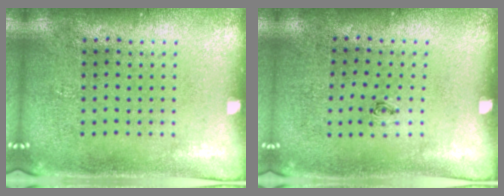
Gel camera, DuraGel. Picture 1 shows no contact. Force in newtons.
{"total": 0.5, "press": 0.1, "slide": 0.5}